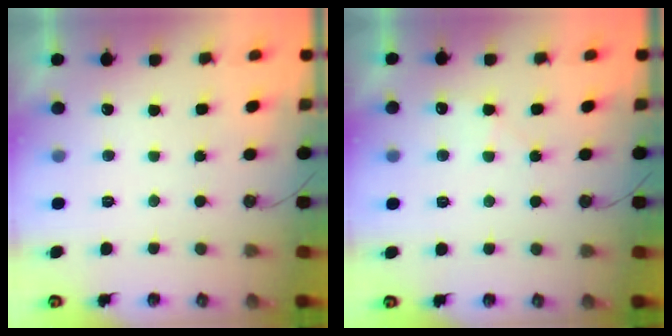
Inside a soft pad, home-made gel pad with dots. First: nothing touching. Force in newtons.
{"total": 4.2, "press": 4.2, "slide": 0.6}